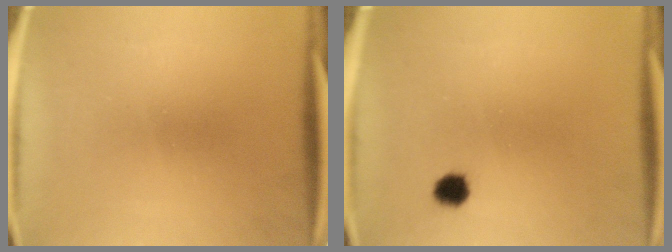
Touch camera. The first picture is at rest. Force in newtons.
{"total": 2.7}